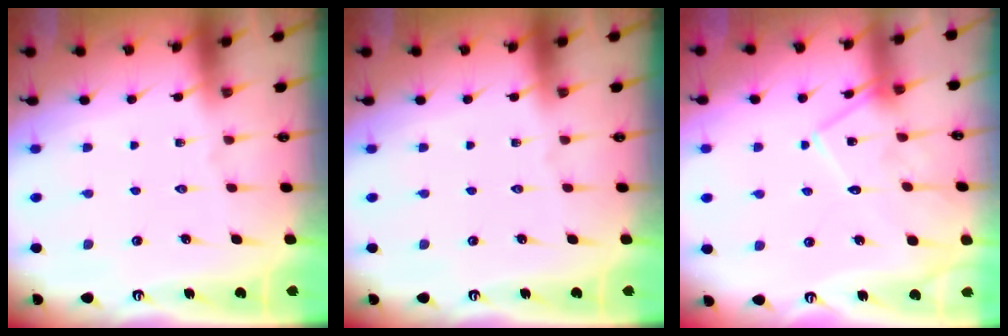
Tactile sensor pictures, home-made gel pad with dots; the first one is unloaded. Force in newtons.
{"total": 0.0}
{"total": 10.8, "press": 10.8, "slide": 0.4}